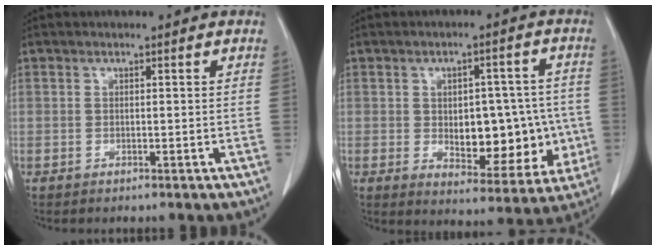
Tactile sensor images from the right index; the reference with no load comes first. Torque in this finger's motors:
{"motor_torque": [0.76, -0.35, 0.24, 0.05]}